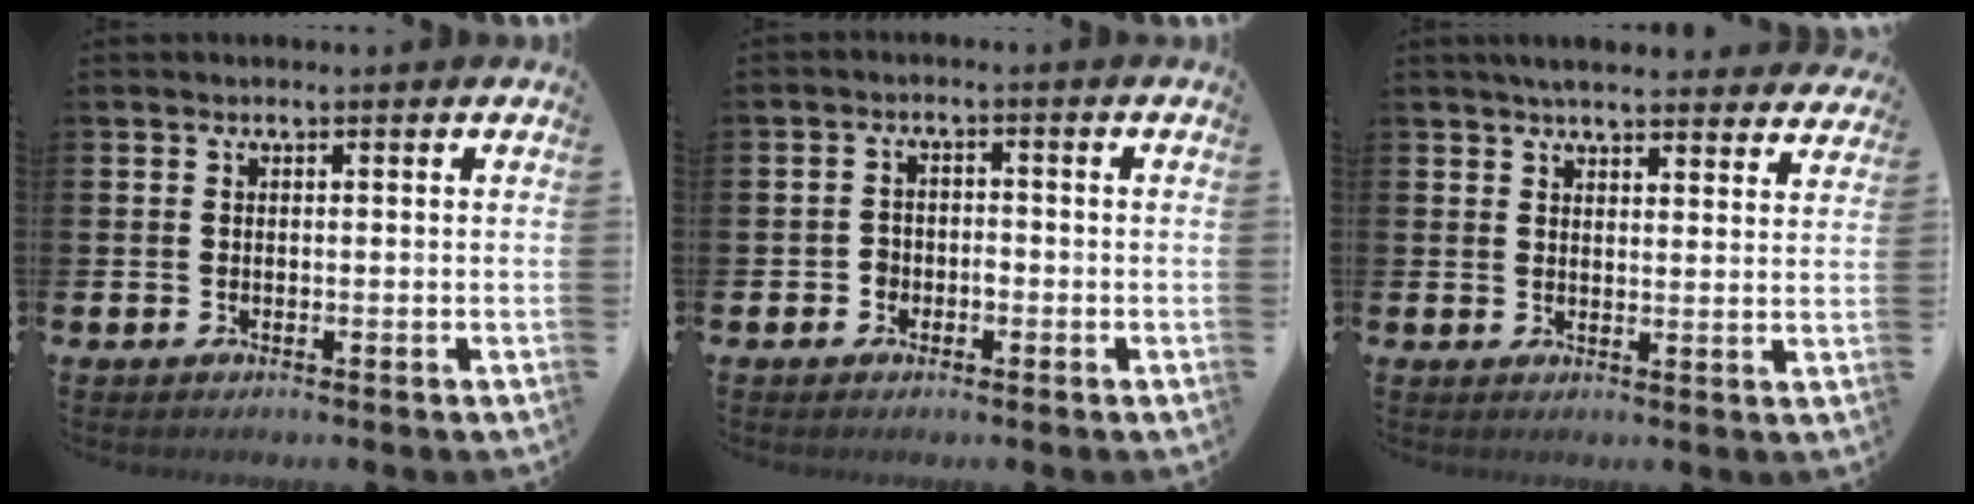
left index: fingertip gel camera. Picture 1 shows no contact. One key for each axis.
{"total": 2.0, "fx": -1.1, "fy": 1.6, "fz": 0.5, "tx": -0.012, "ty": 0.004, "tz": -0.027}
{"total": 4.6, "fx": 4.5, "fy": 0.6, "fz": 1.1, "tx": -0.023, "ty": -0.020, "tz": 0.080}